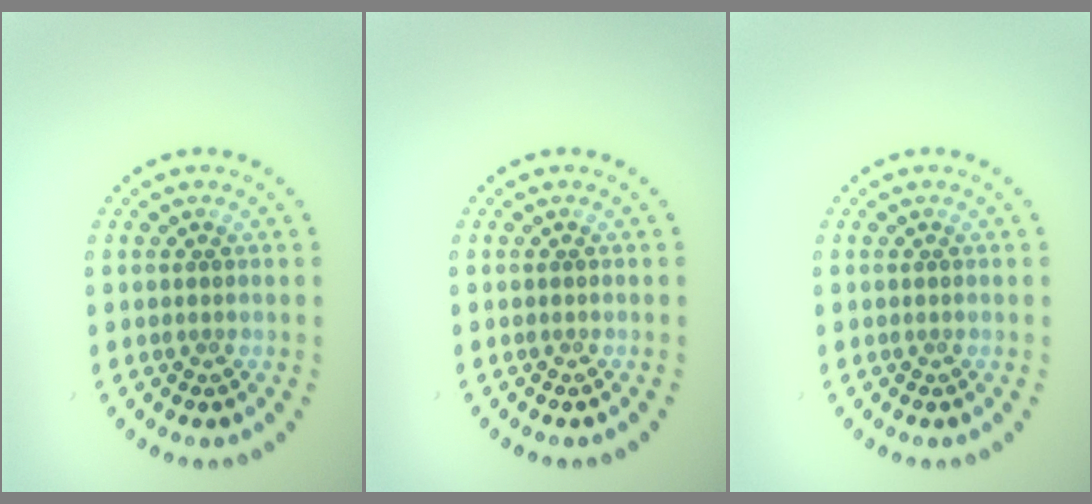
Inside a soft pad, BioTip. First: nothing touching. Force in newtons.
{"total": 0.0}
{"total": 0.0}